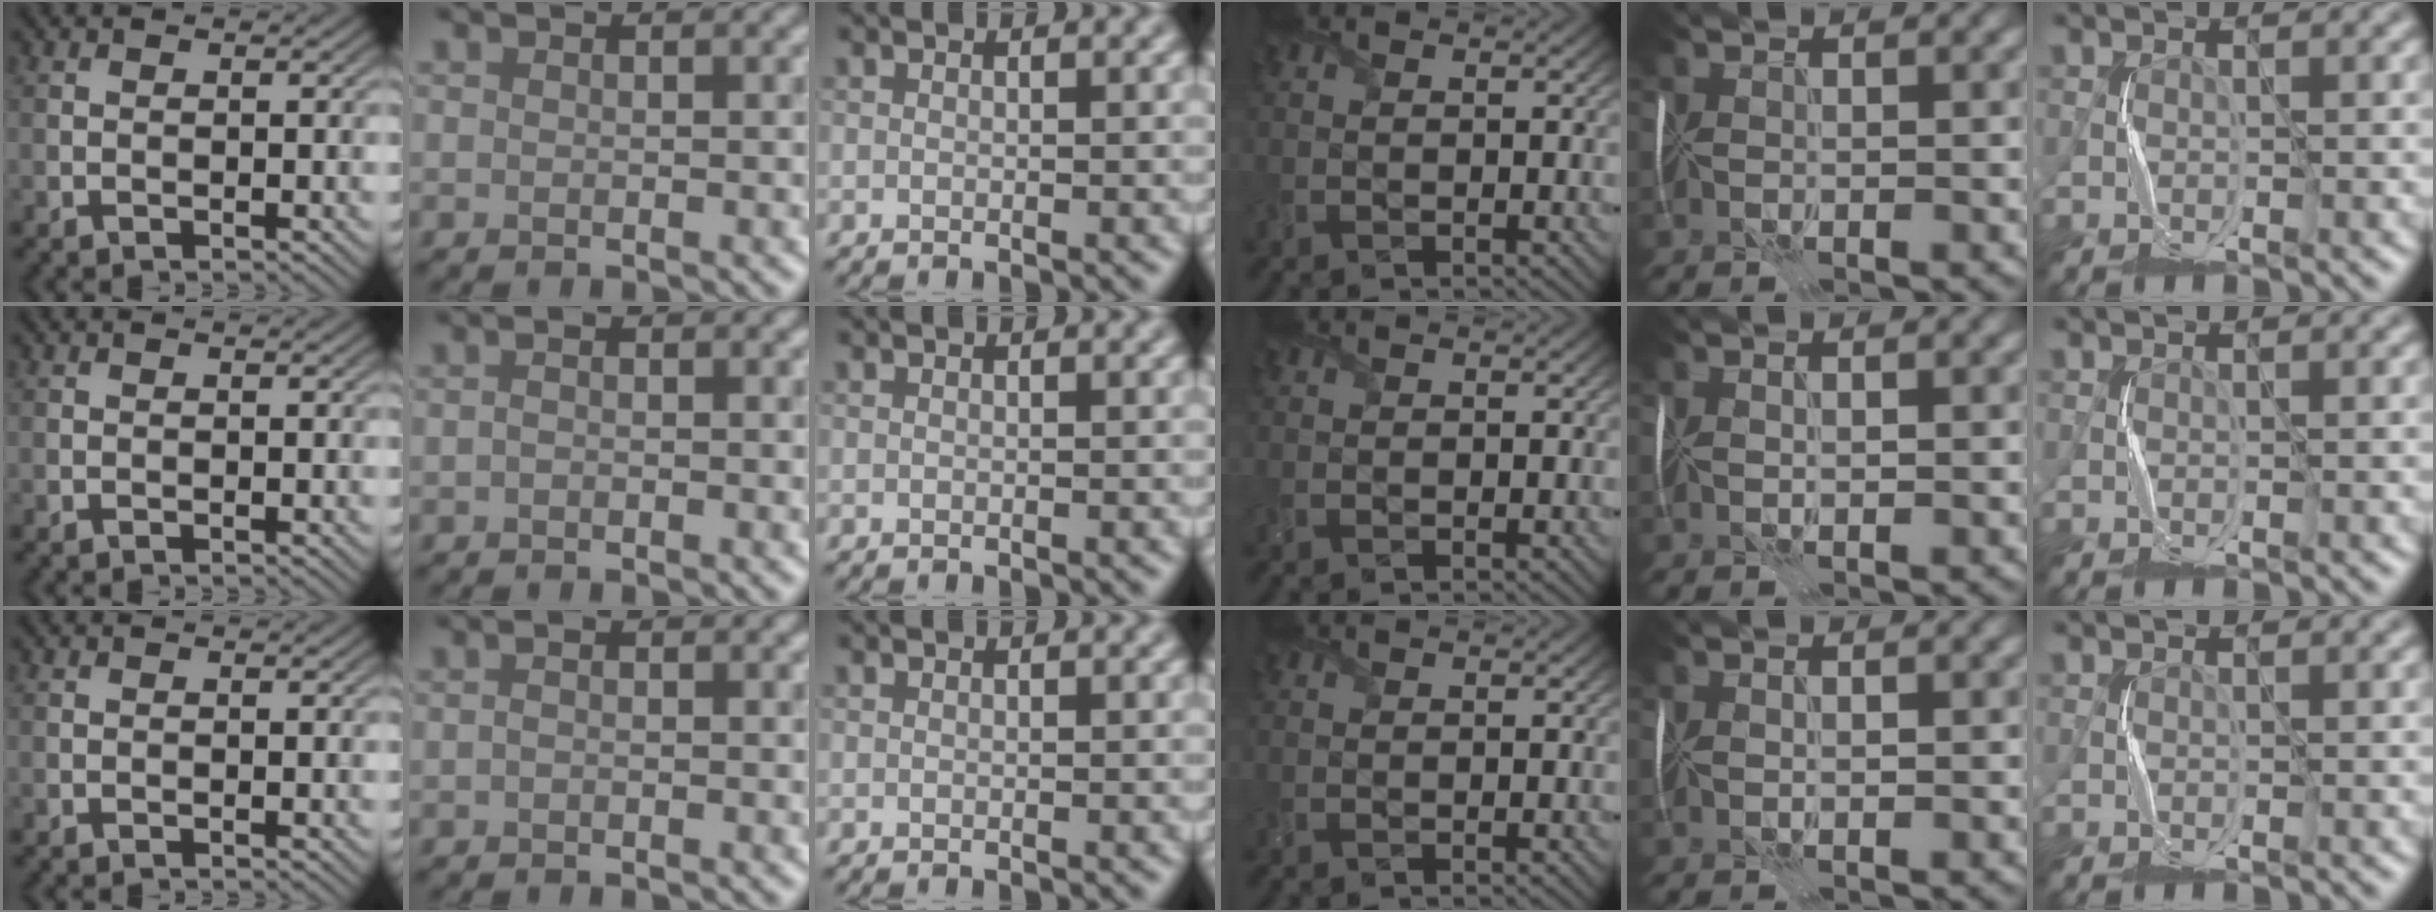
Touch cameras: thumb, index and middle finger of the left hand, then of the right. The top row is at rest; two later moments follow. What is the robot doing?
{"motion": "fold", "object": "plastic wrap"}